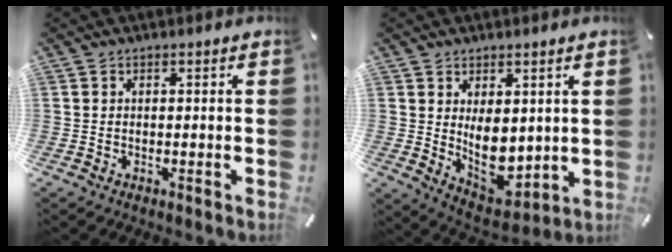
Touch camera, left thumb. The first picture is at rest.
{"total": 9.7, "force": [1.3, 6.9, 6.7], "torque": [-0.093, -0.021, 0.028]}